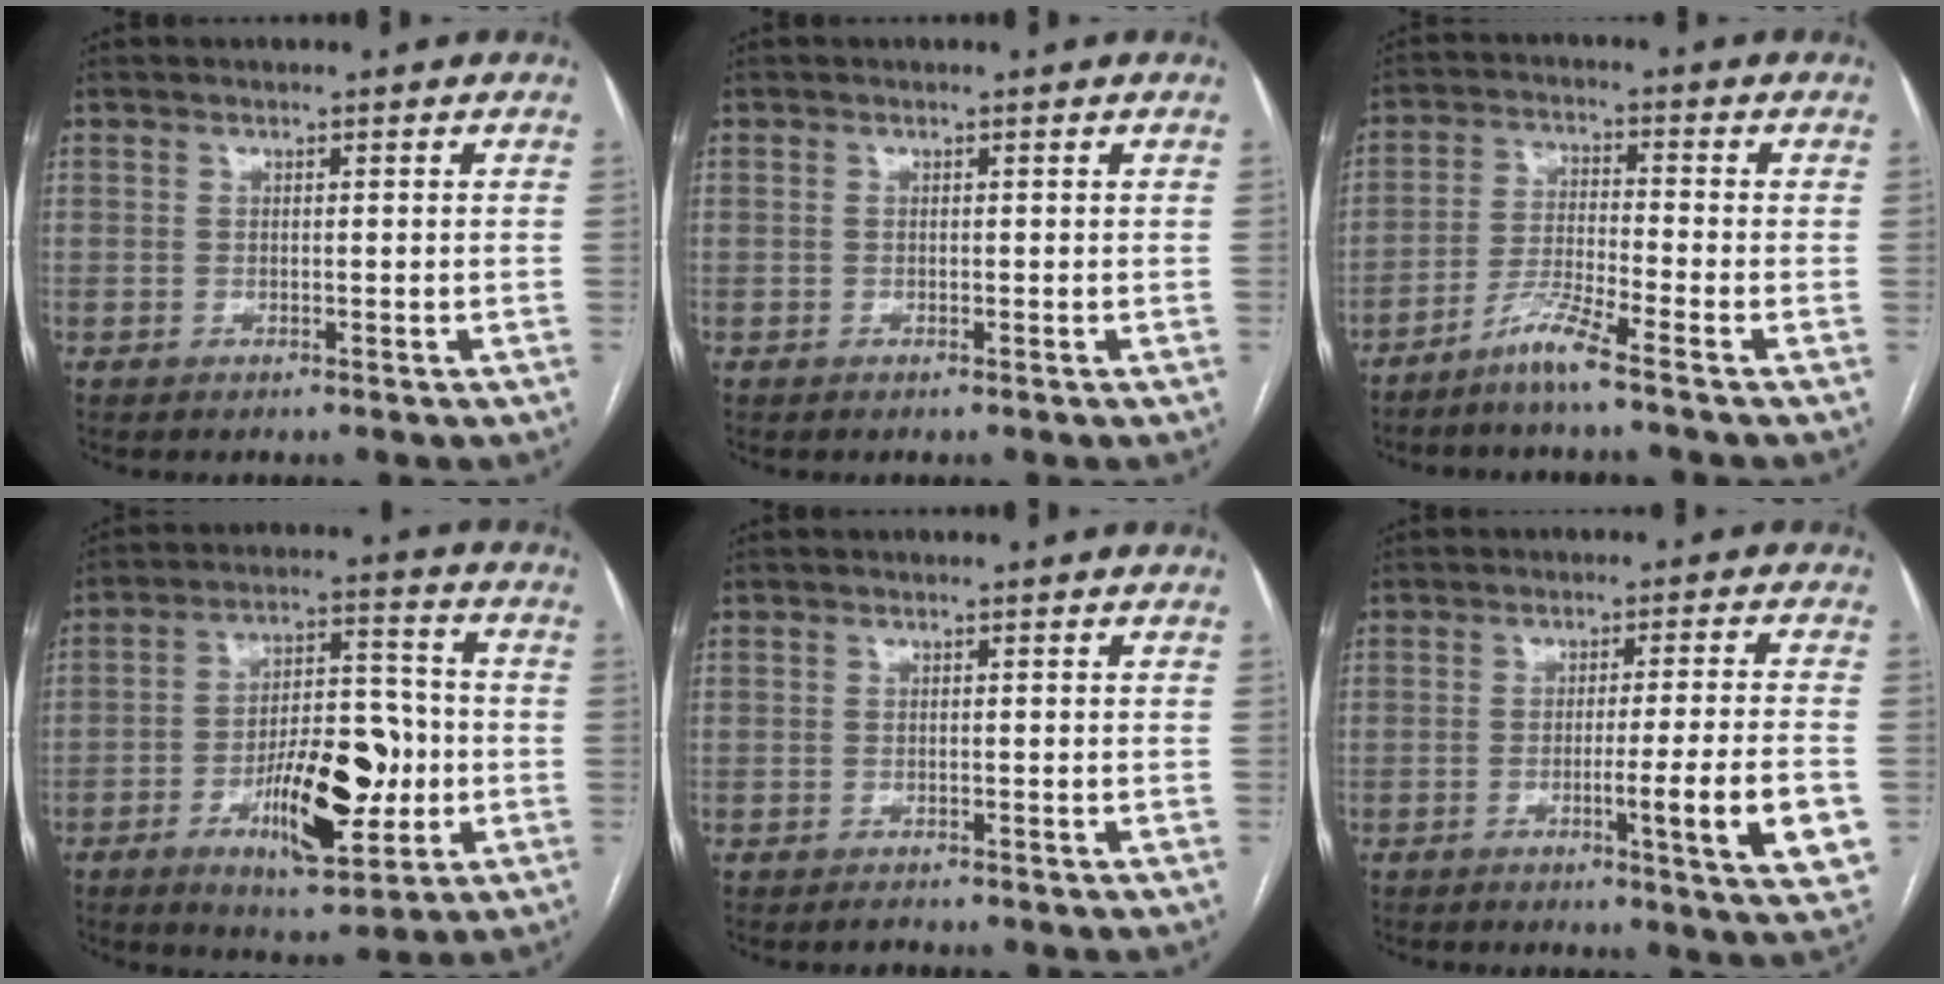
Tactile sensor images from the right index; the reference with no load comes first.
{"total": 0.0}
{"total": 5.7, "force": [-4.4, -0.9, 3.4], "torque": [-0.070, -0.018, -0.096]}
{"total": 14.6, "force": [-4.1, 5.2, 13.1], "torque": [-0.212, 0.013, -0.059]}
{"total": 0.9, "force": [-0.8, 0.4, 0.0], "torque": [0.000, 0.000, -0.010]}
{"total": 10.6, "force": [-3.3, -0.5, 10.1], "torque": [-0.128, -0.018, -0.046]}